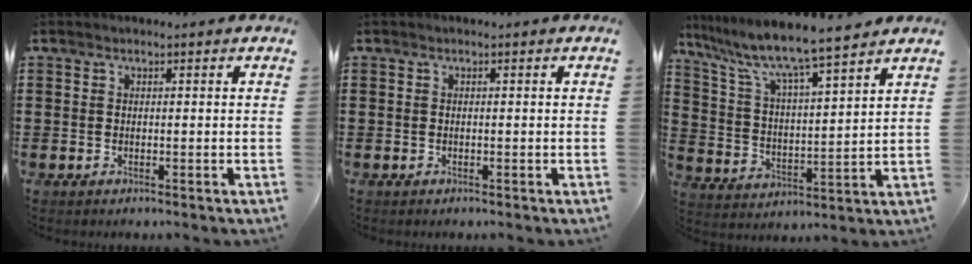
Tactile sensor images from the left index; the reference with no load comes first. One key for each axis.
{"total": 0.0}
{"total": 8.0, "fx": 7.0, "fy": 0.0, "fz": 3.9, "tx": -0.105, "ty": -0.045, "tz": 0.114}